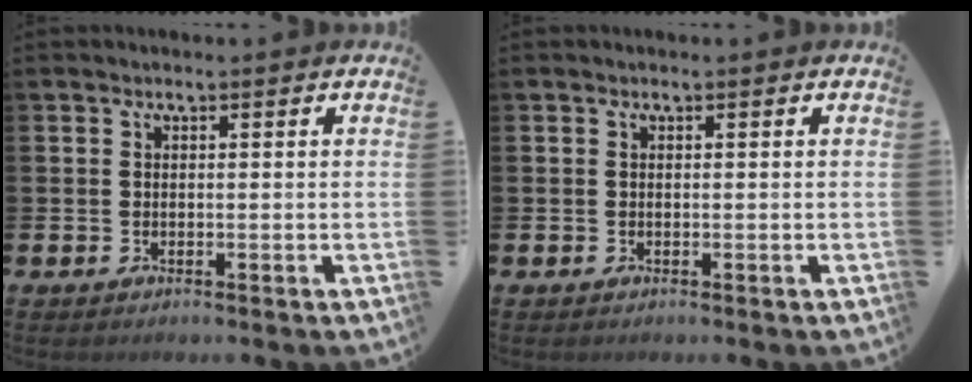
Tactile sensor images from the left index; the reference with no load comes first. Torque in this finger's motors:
{"motor_torque": [0.00, 0.00, 0.01, 0.00]}